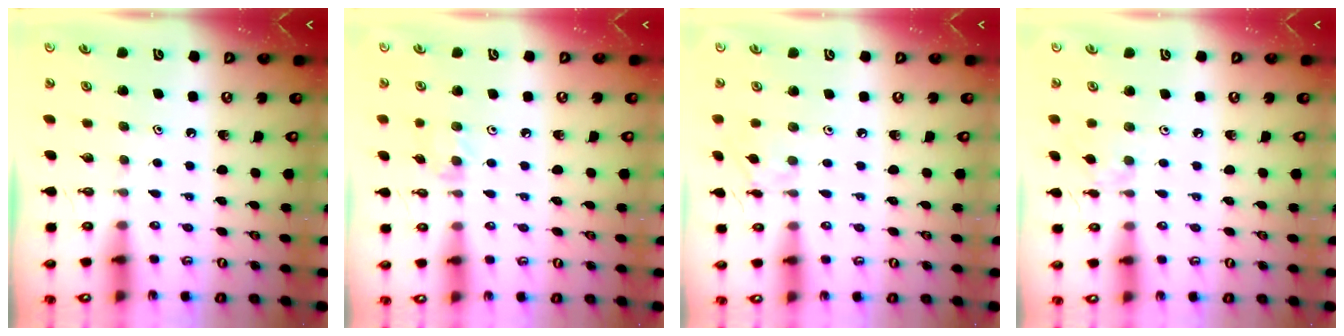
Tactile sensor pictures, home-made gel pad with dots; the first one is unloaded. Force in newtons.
{"total": 3.9, "press": 3.9, "slide": 0.6}
{"total": 4.5, "press": 4.5, "slide": 0.5}
{"total": 3.0, "press": 3.0, "slide": 0.6}